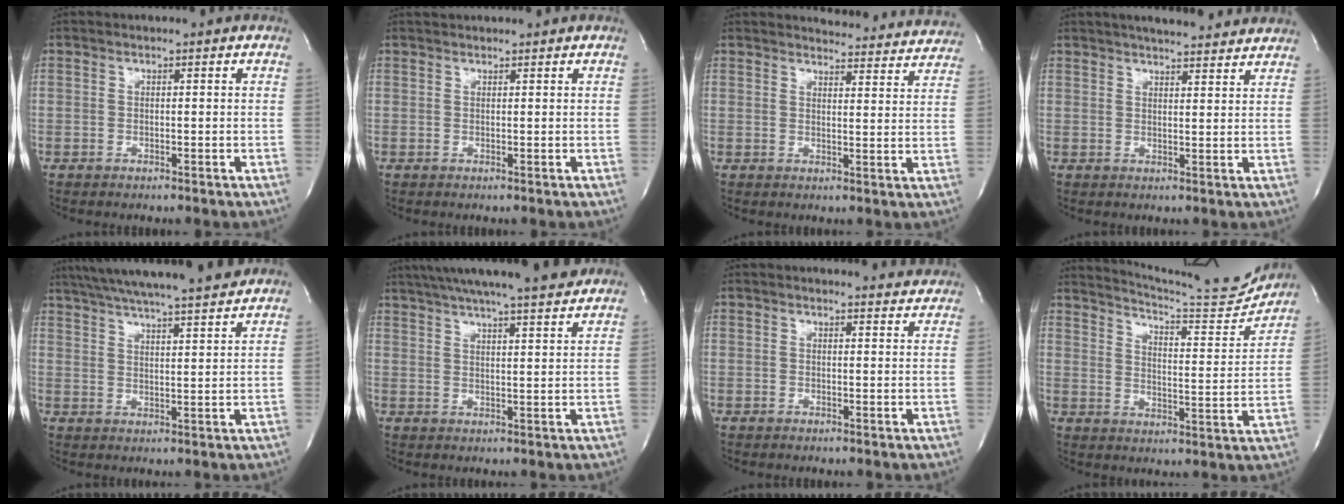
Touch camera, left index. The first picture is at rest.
{"total": 2.1, "force": [2.0, 0.3, 0.4], "torque": [-0.007, 0.025, 0.033]}
{"total": 15.5, "force": [15.2, 2.4, 2.1], "torque": [-0.001, -0.043, 0.155]}
{"total": 12.5, "force": [11.3, 2.0, 5.0], "torque": [-0.067, 0.015, 0.138]}
{"total": 18.4, "force": [16.4, 0.6, 8.4], "torque": [-0.149, 0.016, 0.238]}
{"total": 18.4, "force": [16.0, 1.0, 9.0], "torque": [-0.154, 0.019, 0.224]}
{"total": 3.9, "force": [3.9, 0.5, 0.1], "torque": [-0.004, -0.011, 0.028]}
{"total": 15.8, "force": [15.4, -0.4, 3.6], "torque": [-0.064, -0.067, 0.202]}